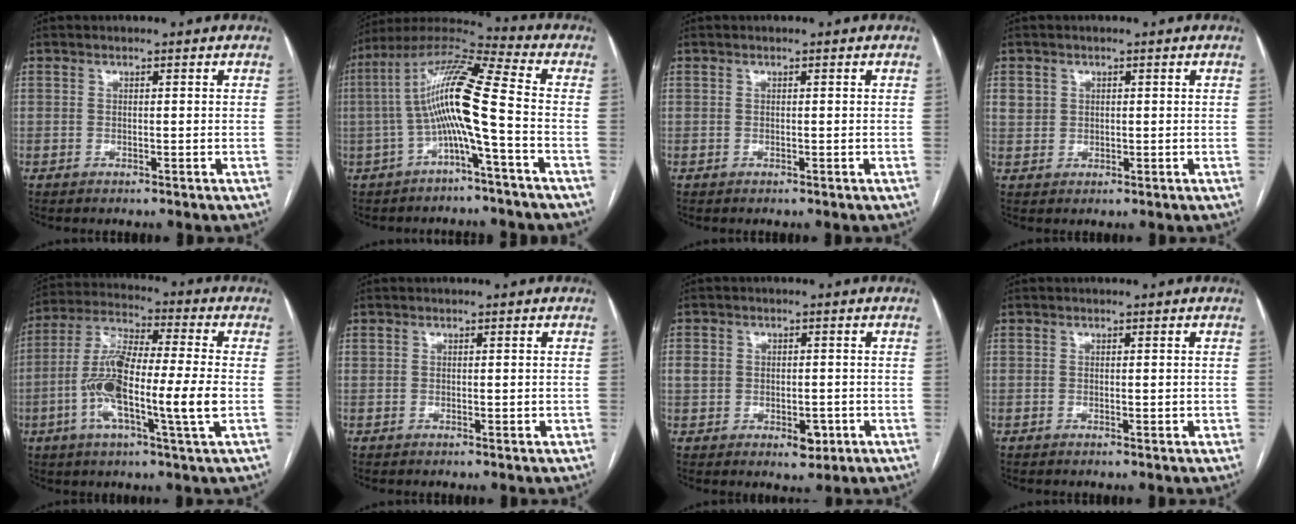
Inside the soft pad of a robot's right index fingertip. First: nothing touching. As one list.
[{"total": 12.2, "force": [-2.1, -0.1, 12.0], "torque": [-0.229, 0.032, -0.046]}, {"total": 0.0}, {"total": 2.7, "force": [1.0, 2.4, 0.5], "torque": [-0.005, 0.007, 0.021]}, {"total": 15.4, "force": [-2.9, 1.2, 15.1], "torque": [-0.293, 0.002, -0.061]}, {"total": 1.0, "force": [0.1, 0.5, 0.8], "torque": [-0.018, 0.000, 0.007]}, {"total": 5.4, "force": [-0.9, 3.9, 3.6], "torque": [-0.048, 0.009, -0.001]}, {"total": 1.0, "force": [0.0, 0.5, 0.9], "torque": [-0.017, 0.000, 0.004]}]